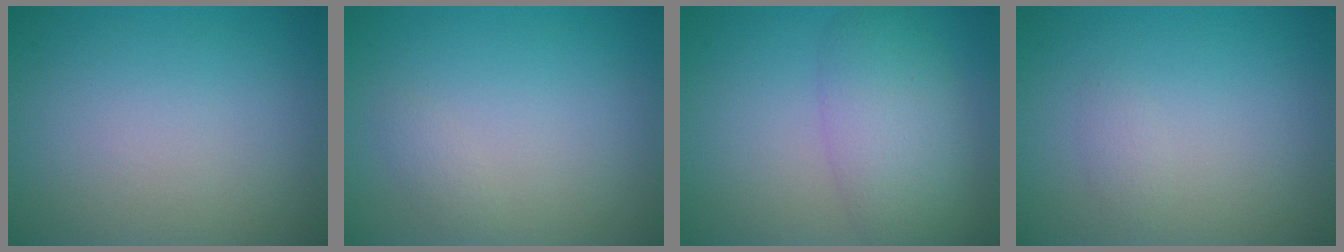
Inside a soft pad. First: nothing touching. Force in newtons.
{"total": 0.8, "press": 0.8, "slide": 0.0}
{"total": 5.6, "press": 5.6, "slide": 0.1}
{"total": 0.9, "press": 0.9, "slide": 0.1}